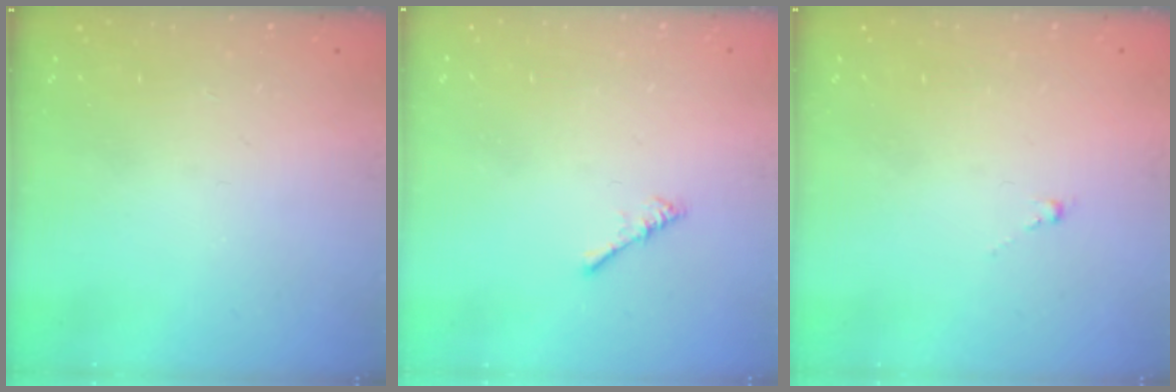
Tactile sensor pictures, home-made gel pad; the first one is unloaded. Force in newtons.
{"total": 0.0}
{"total": 0.6, "press": 0.4, "slide": 0.4}